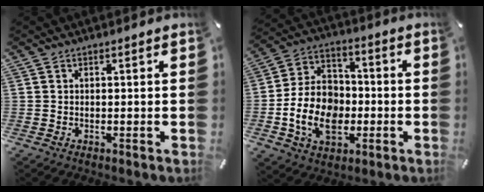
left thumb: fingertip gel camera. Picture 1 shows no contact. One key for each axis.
{"total": 14.9, "fx": -3.3, "fy": 11.3, "fz": 9.1, "tx": -0.191, "ty": 0.018, "tz": -0.059}